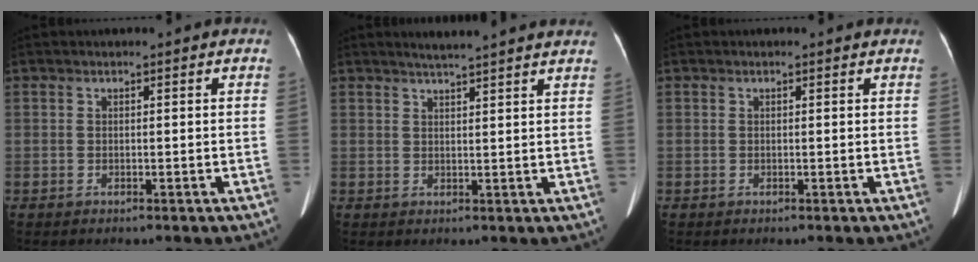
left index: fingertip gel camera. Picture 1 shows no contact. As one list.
[{"total": 9.0, "force": [8.1, -0.1, 4.0], "torque": [-0.057, 0.021, 0.092]}, {"total": 0.0}]